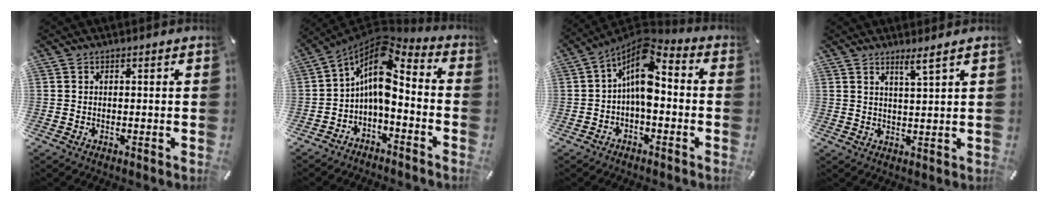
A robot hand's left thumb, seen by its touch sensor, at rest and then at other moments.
{"total": 11.4, "force": [0.4, 6.5, 9.4], "torque": [-0.185, -0.023, 0.002]}
{"total": 11.2, "force": [0.6, 5.9, 9.5], "torque": [-0.182, -0.023, 0.006]}
{"total": 3.6, "force": [3.0, -0.5, 2.1], "torque": [-0.046, -0.014, 0.052]}